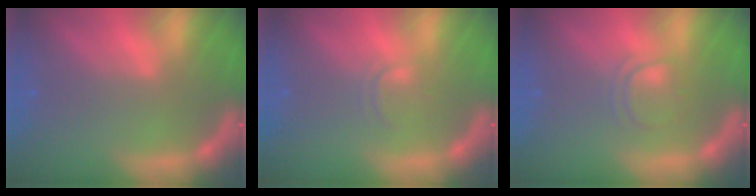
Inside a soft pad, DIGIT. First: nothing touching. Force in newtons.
{"total": 1.4}
{"total": 2.4}